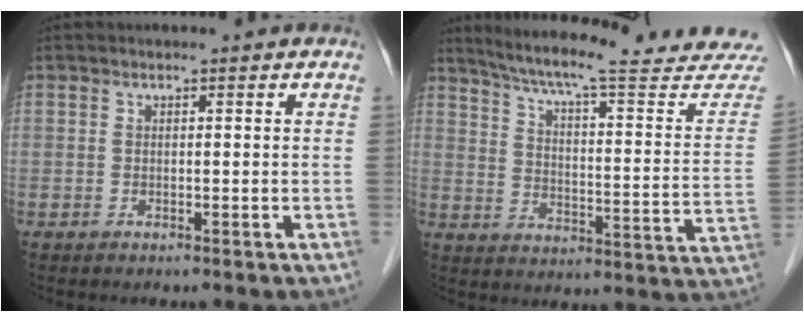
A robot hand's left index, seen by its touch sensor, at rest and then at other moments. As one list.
[{"total": 25.9, "force": [23.5, 1.4, 10.8], "torque": [-0.161, -0.068, 0.300]}]